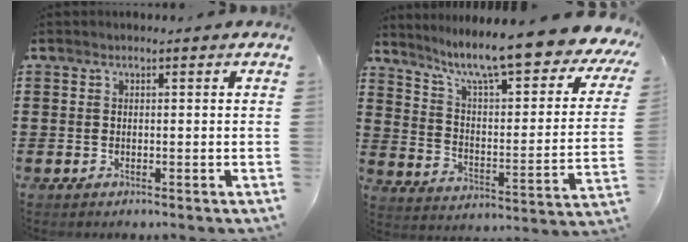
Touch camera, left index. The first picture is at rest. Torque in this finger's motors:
{"motor_torque": [2.14, 0.00, 0.70, 0.21]}